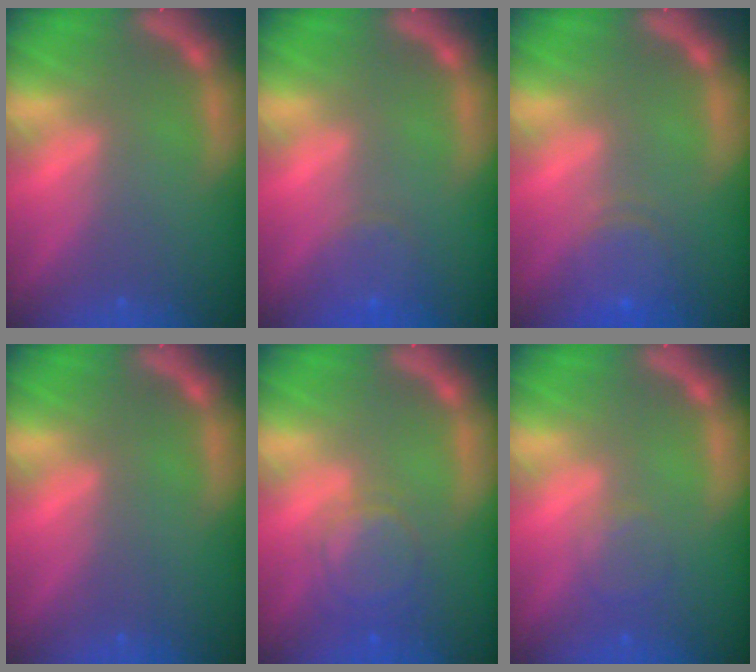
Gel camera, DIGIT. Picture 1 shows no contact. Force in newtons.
{"total": 2.4}
{"total": 4.0}
{"total": 0.0}
{"total": 4.5}
{"total": 2.0}